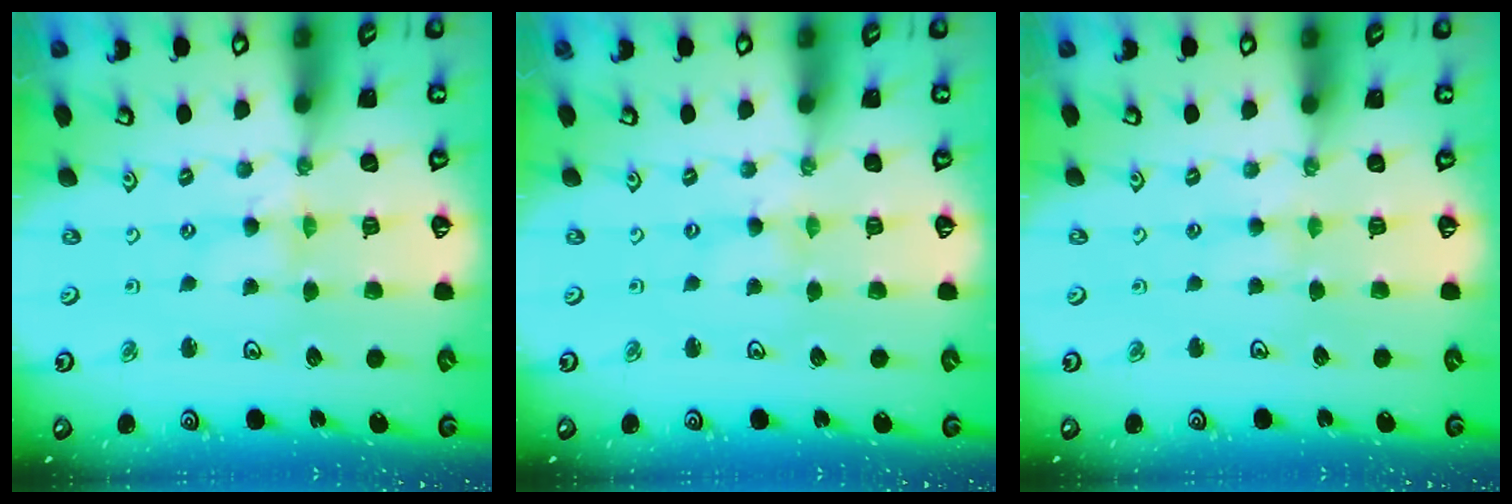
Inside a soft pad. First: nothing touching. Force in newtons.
{"total": 0.0}
{"total": 2.1, "press": 2.1, "slide": 0.4}